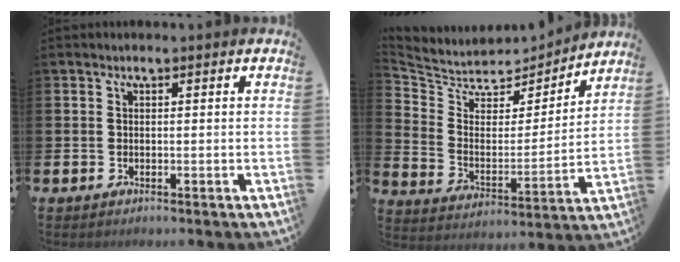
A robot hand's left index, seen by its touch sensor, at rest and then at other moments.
{"total": 6.0, "force": [5.4, 2.5, 0.4], "torque": [-0.051, -0.052, 0.089]}